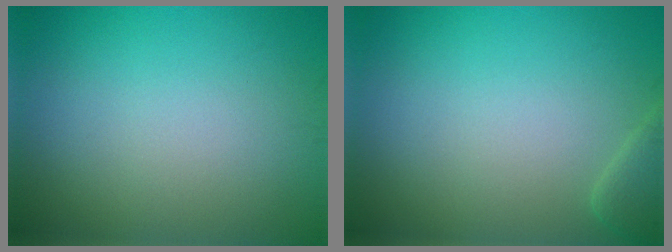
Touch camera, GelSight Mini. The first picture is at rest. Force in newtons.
{"total": 1.6, "press": 1.6, "slide": 0.2}